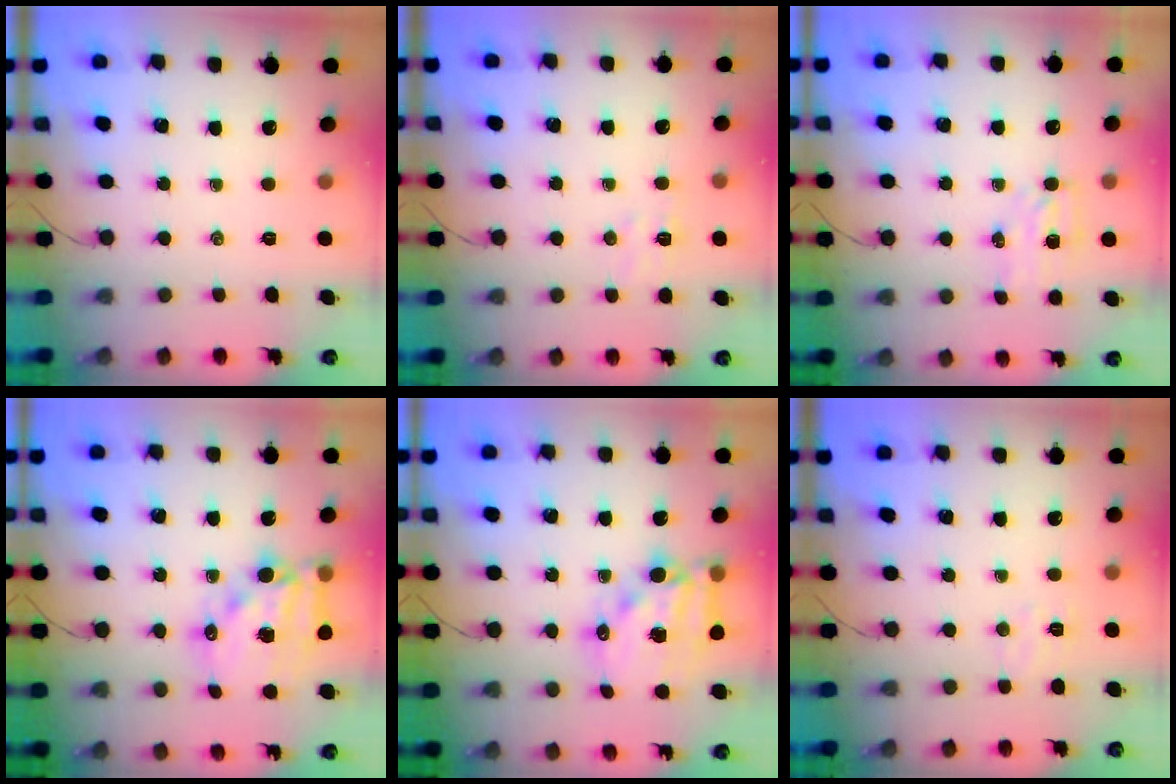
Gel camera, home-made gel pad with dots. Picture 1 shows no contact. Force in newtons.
{"total": 5.4, "press": 5.3, "slide": 0.8}
{"total": 4.5, "press": 4.3, "slide": 1.0}
{"total": 16.5, "press": 16.1, "slide": 3.4}
{"total": 16.5, "press": 16.1, "slide": 3.4}
{"total": 5.0, "press": 4.8, "slide": 1.2}